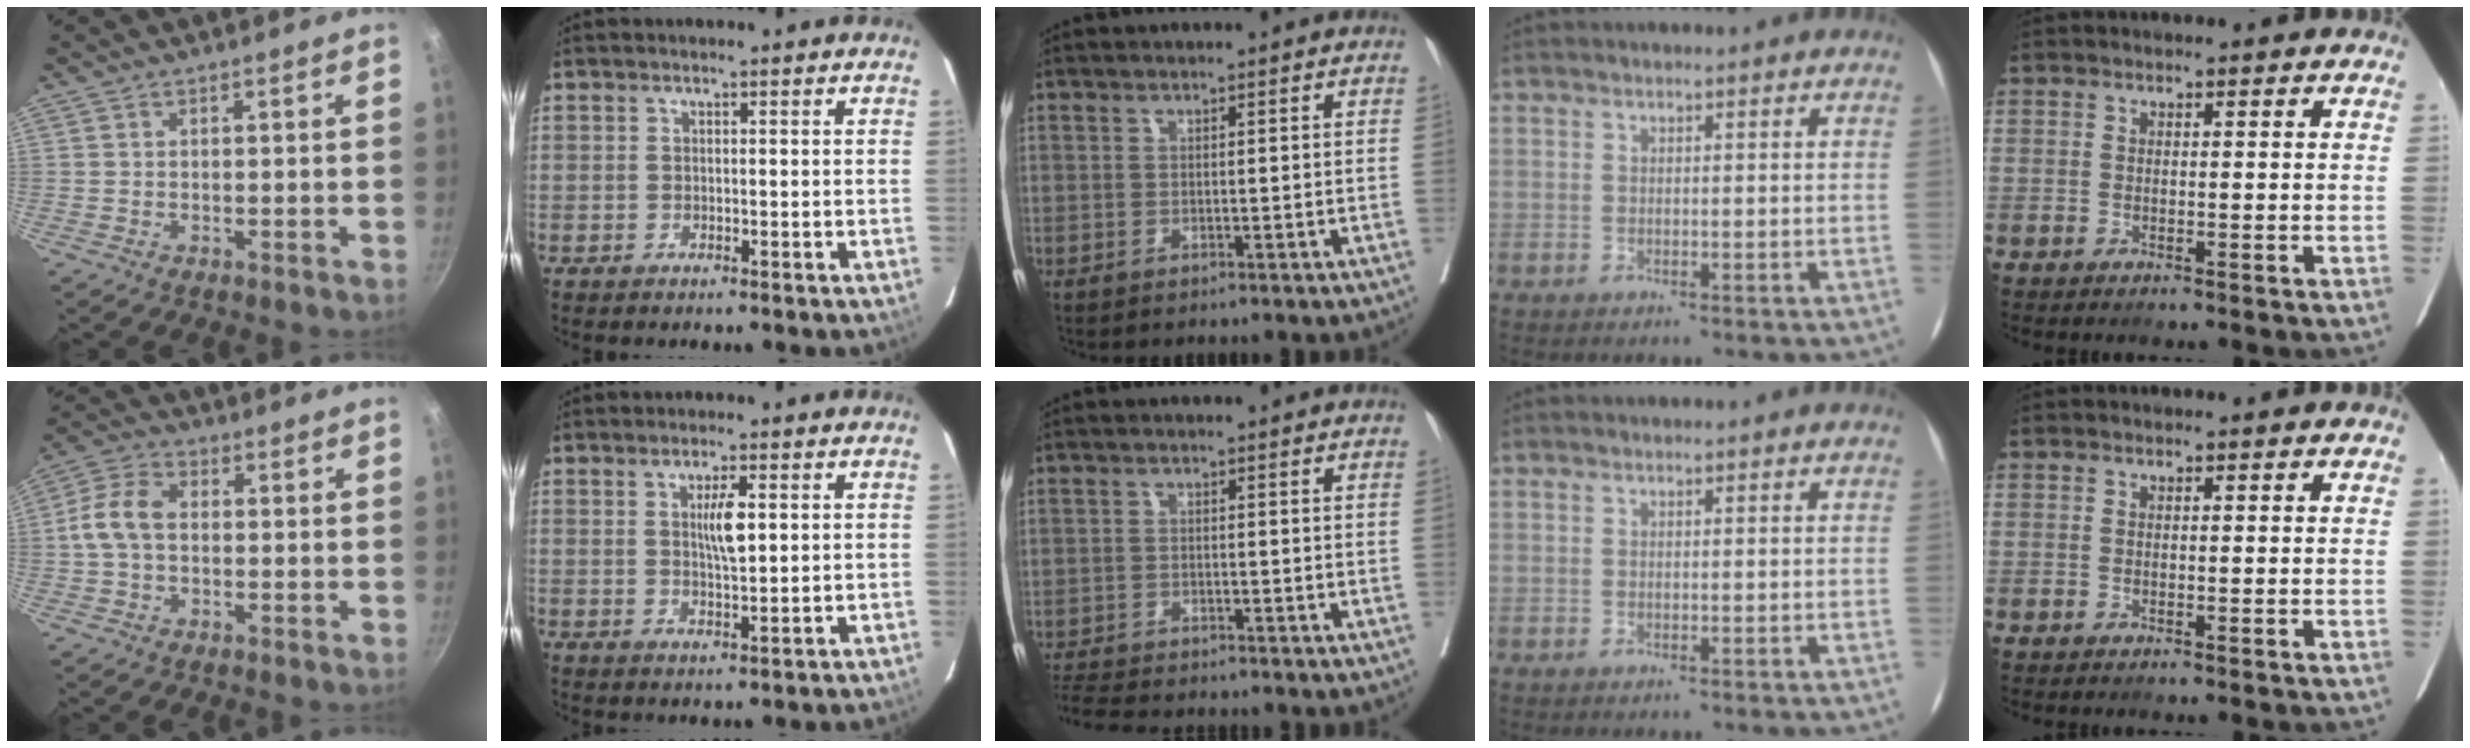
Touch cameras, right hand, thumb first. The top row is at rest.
{"thumb": {"total": 7.7, "force": [-0.1, 5.3, 5.7], "torque": [-0.113, 0.025, -0.009]}, "index": {"total": 4.3, "force": [1.0, 0.7, 4.1], "torque": [-0.071, 0.000, 0.018]}, "middle": {"total": 7.9, "force": [-7.4, 0.9, 2.8], "torque": [-0.049, -0.015, -0.120]}}